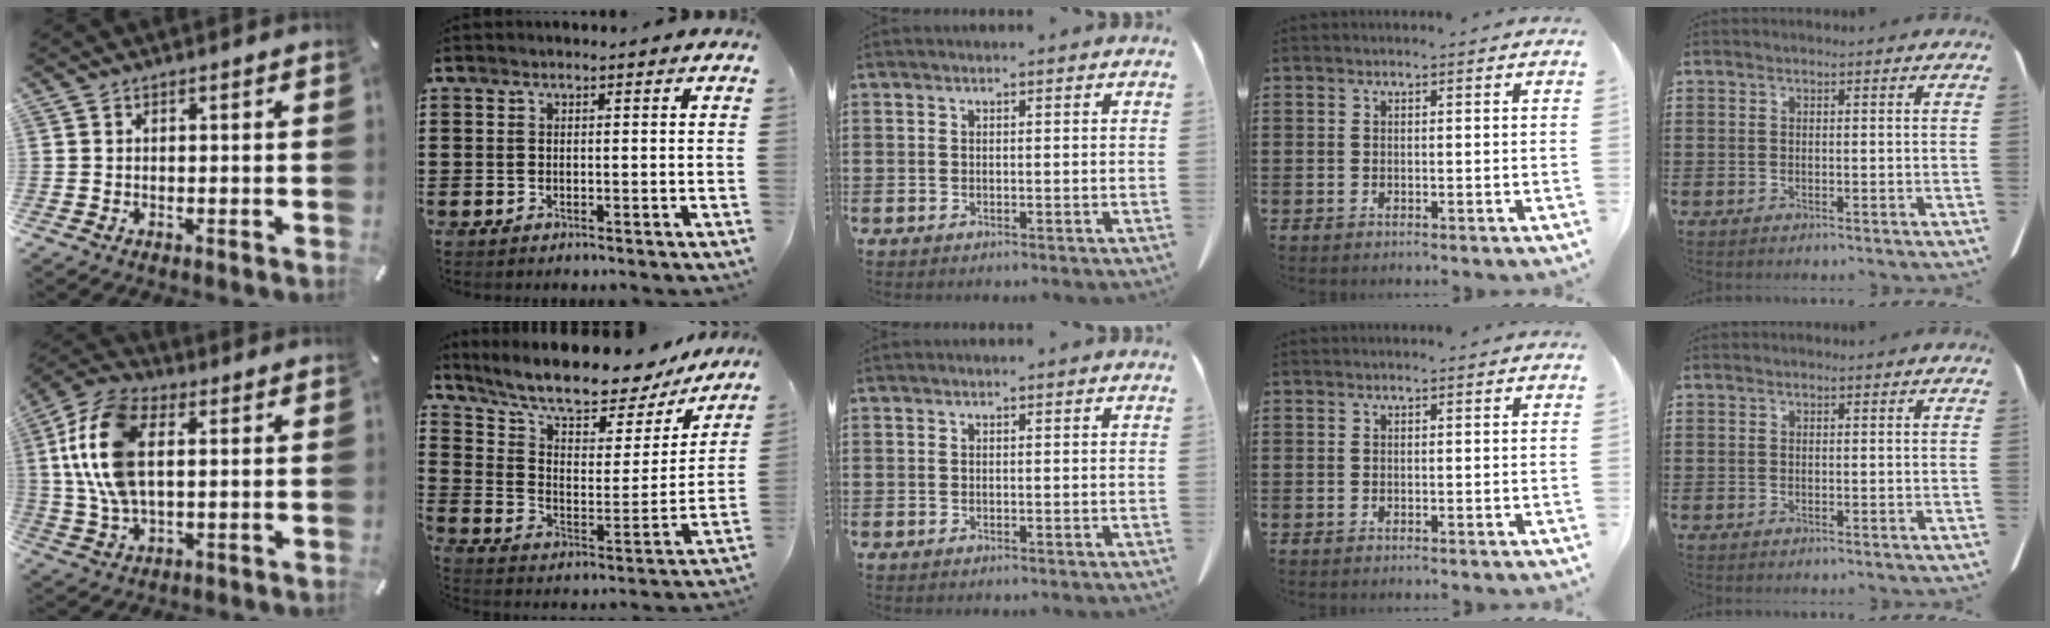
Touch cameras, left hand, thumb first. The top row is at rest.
{"thumb": {"total": 14.0, "force": [2.7, 8.0, 11.2], "torque": [-0.264, -0.002, 0.045]}, "index": {"total": 10.4, "force": [9.0, 2.1, 4.7], "torque": [-0.105, -0.063, 0.150]}}